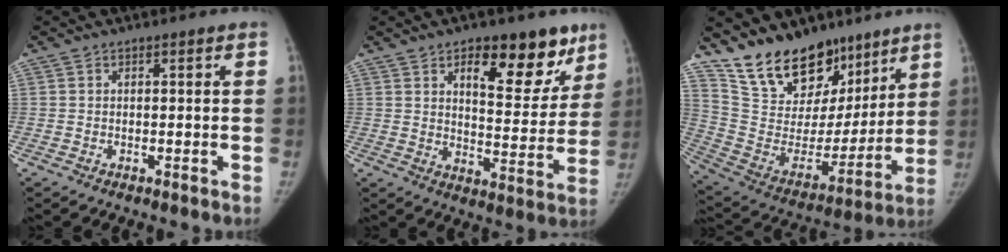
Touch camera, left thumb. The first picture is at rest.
{"total": 15.0, "force": [8.8, 7.1, 9.8], "torque": [-0.072, -0.051, 0.126]}
{"total": 22.7, "force": [16.9, 11.9, 9.5], "torque": [-0.109, -0.084, 0.294]}